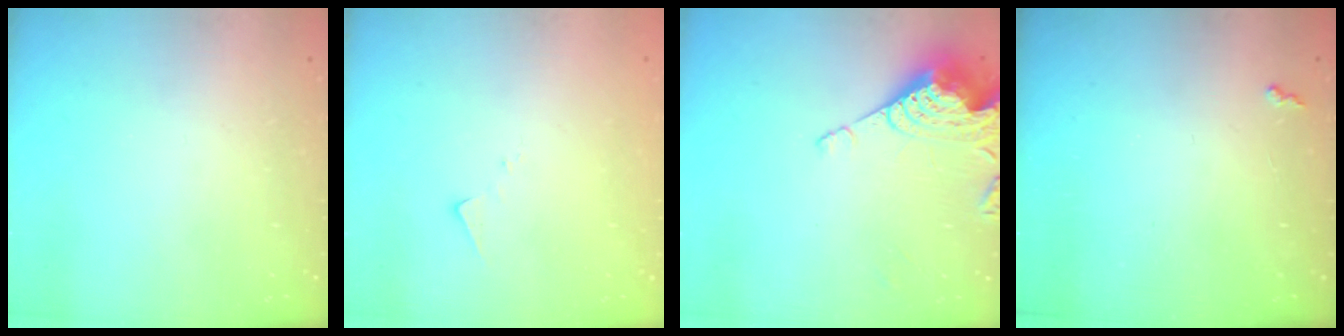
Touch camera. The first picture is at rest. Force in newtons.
{"total": 7.3, "press": 7.3, "slide": 0.2}
{"total": 13.0, "press": 12.9, "slide": 1.4}
{"total": 1.9, "press": 1.9, "slide": 0.5}